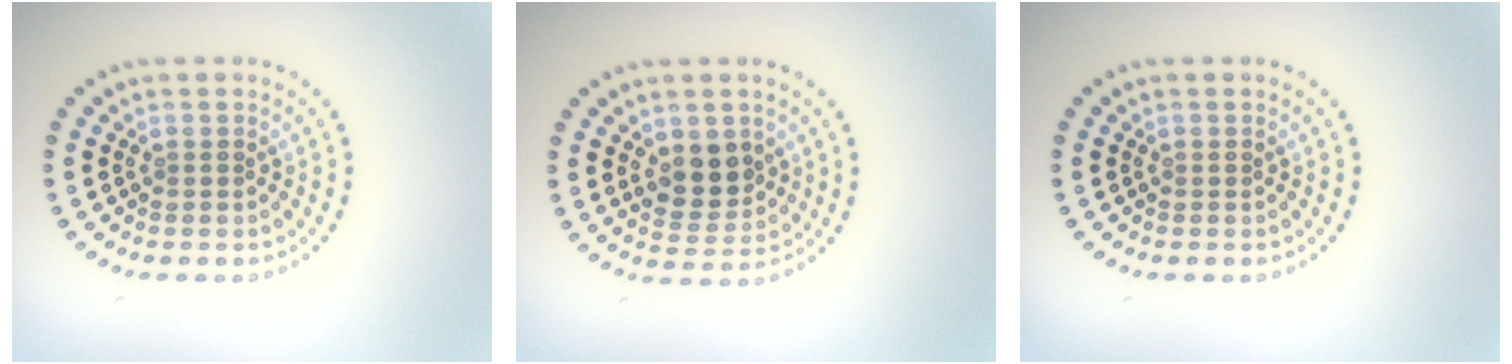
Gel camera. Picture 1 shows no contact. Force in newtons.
{"total": 3.6, "press": 3.4, "slide": 1.0}
{"total": 0.0}